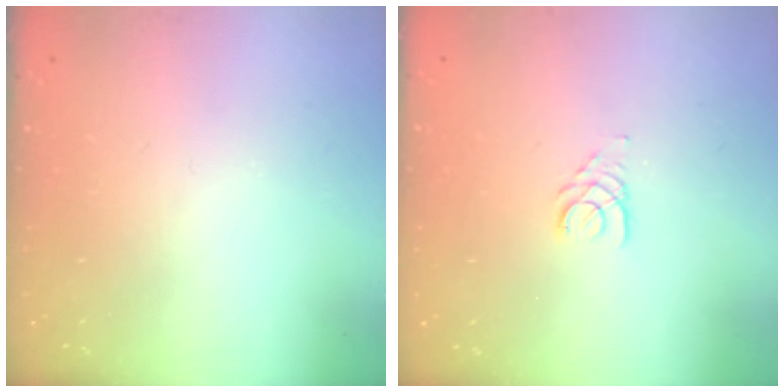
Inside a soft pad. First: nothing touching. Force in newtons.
{"total": 2.5, "press": 2.5, "slide": 0.3}